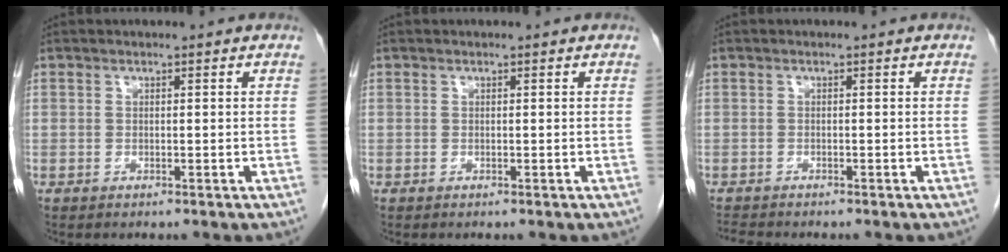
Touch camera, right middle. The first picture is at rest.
{"total": 0.0}
{"total": 1.6, "force": [-1.5, -0.1, 0.1], "torque": [-0.006, -0.008, -0.029]}